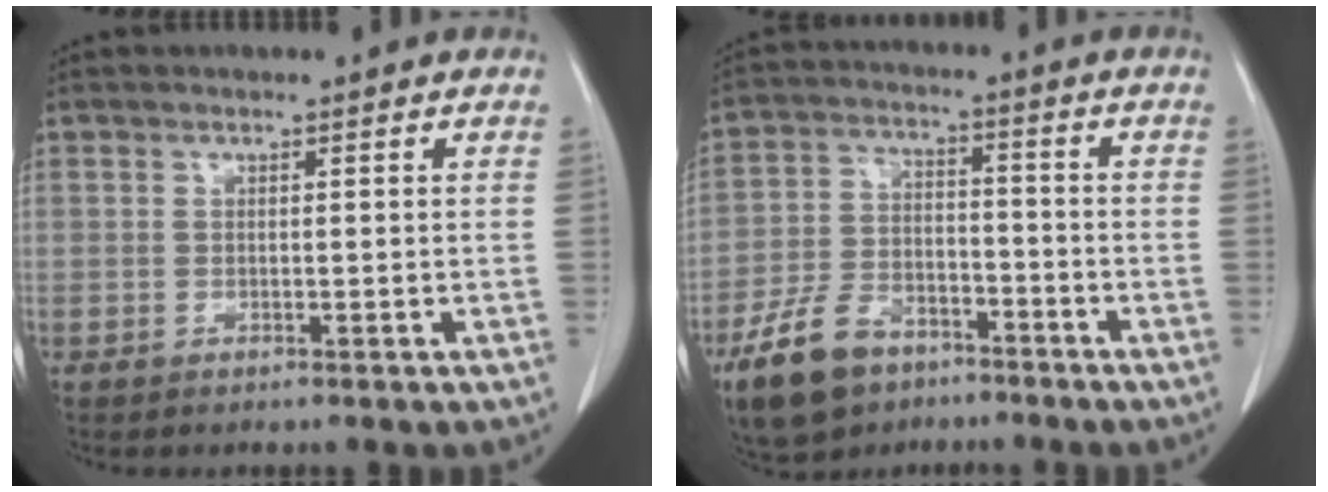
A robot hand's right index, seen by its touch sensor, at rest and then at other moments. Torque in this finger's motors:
{"motor_torque": [-0.08, -0.28, -0.38, -0.18]}